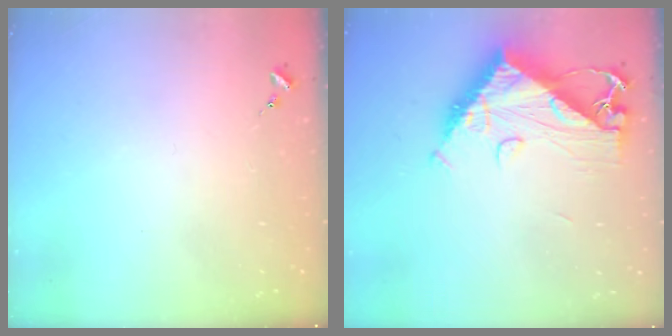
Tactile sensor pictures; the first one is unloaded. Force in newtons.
{"total": 12.9, "press": 12.8, "slide": 1.2}